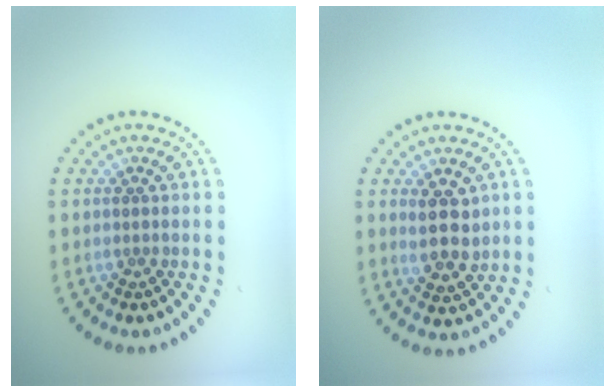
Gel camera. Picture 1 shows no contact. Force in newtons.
{"total": 3.3, "press": 3.1, "slide": 1.1}